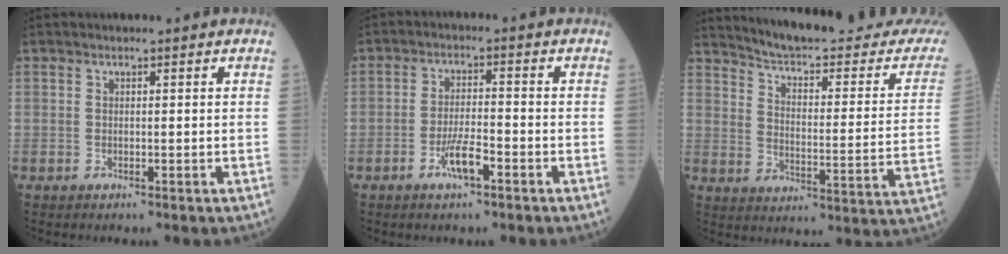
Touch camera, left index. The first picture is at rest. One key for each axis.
{"total": 4.4, "fx": -2.4, "fy": 0.8, "fz": 3.6, "tx": -0.074, "ty": 0.000, "tz": -0.047}
{"total": 23.9, "fx": 22.6, "fy": 1.6, "fz": 7.7, "tx": -0.104, "ty": -0.099, "tz": 0.279}